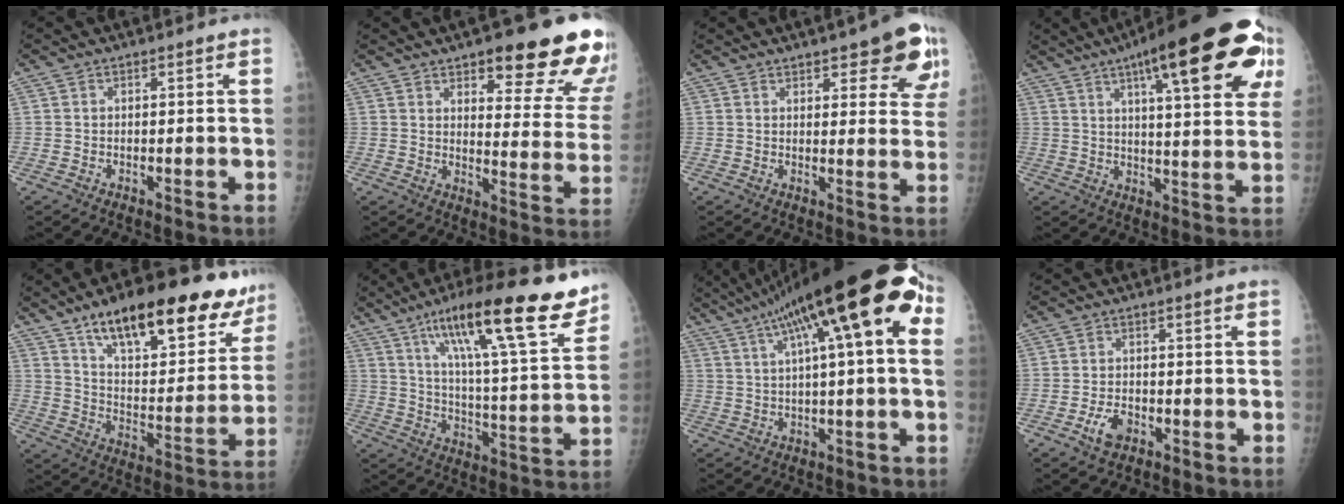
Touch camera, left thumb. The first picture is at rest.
{"total": 21.2, "force": [13.7, 6.2, 14.9], "torque": [-0.145, -0.067, 0.172]}
{"total": 11.8, "force": [6.7, 4.1, 8.8], "torque": [-0.067, -0.028, 0.081]}
{"total": 26.6, "force": [12.6, 6.7, 22.5], "torque": [-0.290, -0.007, 0.172]}
{"total": 26.3, "force": [17.3, 9.8, 17.3], "torque": [-0.209, -0.053, 0.266]}
{"total": 23.9, "force": [15.0, 4.8, 17.9], "torque": [-0.255, -0.046, 0.237]}
{"total": 21.4, "force": [7.5, 4.7, 19.5], "torque": [-0.318, 0.048, 0.111]}
{"total": 4.1, "force": [-2.1, 2.5, 2.5], "torque": [-0.042, 0.011, -0.036]}